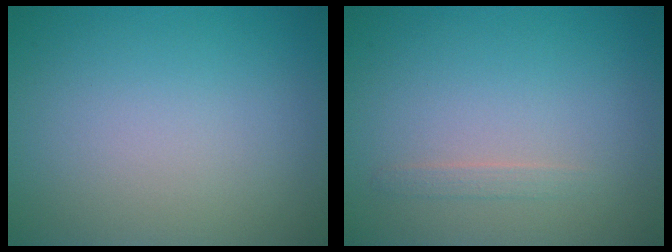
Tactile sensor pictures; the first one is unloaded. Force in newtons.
{"total": 0.9, "press": 0.8, "slide": 0.1}